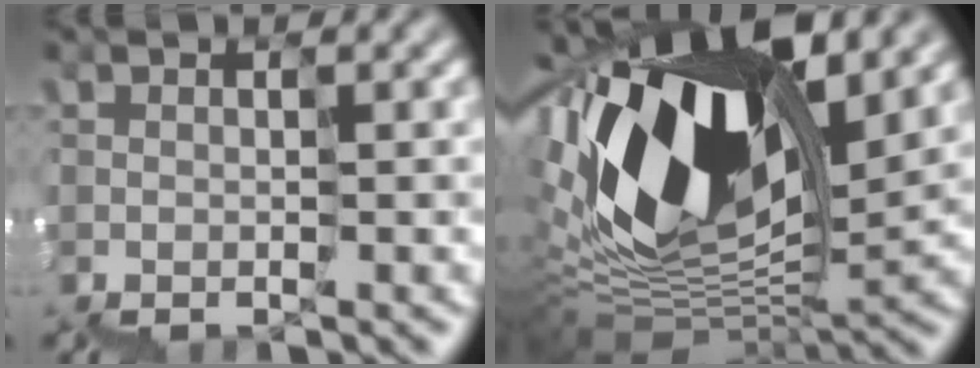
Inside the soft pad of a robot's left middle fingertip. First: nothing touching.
{"total": 14.6, "force": [5.4, 7.8, 11.1], "torque": [-0.222, 0.021, 0.086]}